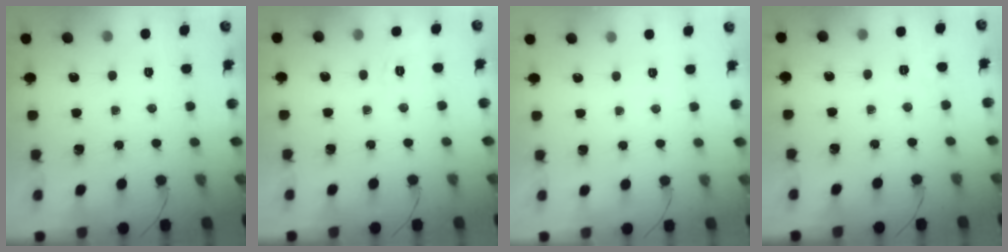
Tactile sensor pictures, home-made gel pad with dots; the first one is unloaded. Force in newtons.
{"total": 2.2, "press": 0.8, "slide": 2.0}
{"total": 2.5, "press": 2.4, "slide": 0.4}
{"total": 2.9, "press": 2.3, "slide": 1.9}